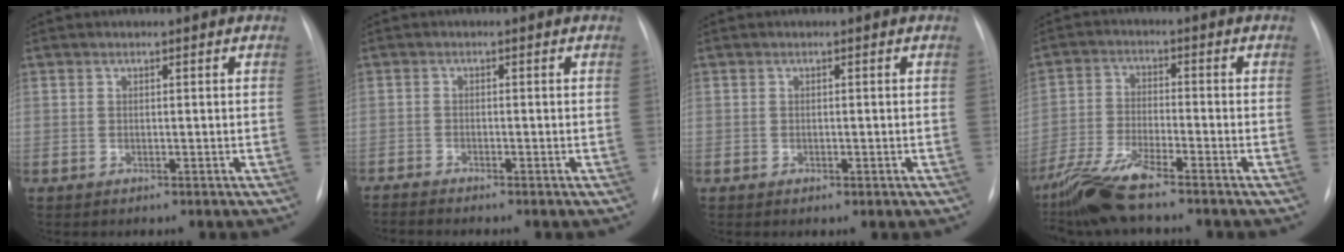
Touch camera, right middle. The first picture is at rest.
{"total": 2.5, "force": [-2.3, -0.4, 0.8], "torque": [-0.009, -0.004, -0.041]}
{"total": 0.7, "force": [-0.3, 0.4, 0.5], "torque": [-0.007, 0.000, -0.003]}
{"total": 8.9, "force": [-7.3, 0.3, 5.1], "torque": [-0.115, -0.025, -0.141]}